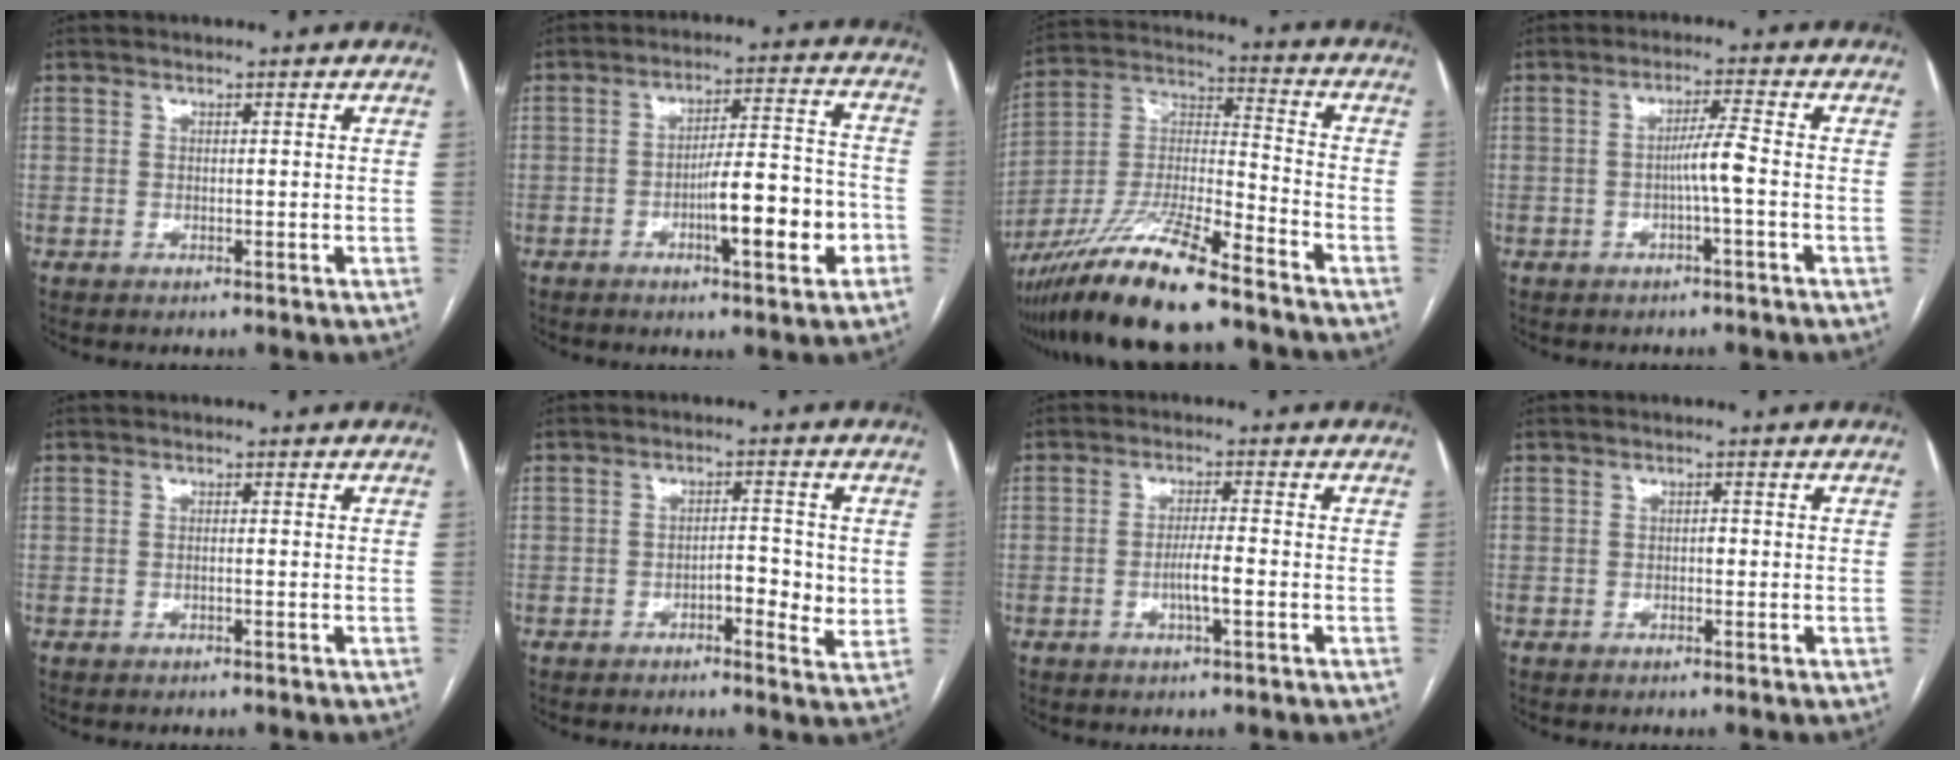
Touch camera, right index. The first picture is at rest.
{"total": 11.4, "force": [-4.3, 2.0, 10.4], "torque": [-0.156, 0.017, -0.061]}
{"total": 16.8, "force": [-12.9, 1.5, 10.7], "torque": [-0.222, -0.017, -0.237]}
{"total": 3.9, "force": [-1.1, -0.4, 3.7], "torque": [-0.064, 0.005, -0.020]}
{"total": 0.5, "force": [-0.3, 0.0, 0.4], "torque": [-0.007, 0.000, -0.007]}
{"total": 5.2, "force": [-0.9, 2.0, 4.7], "torque": [-0.065, 0.002, -0.016]}
{"total": 3.8, "force": [-1.3, 0.3, 3.6], "torque": [-0.065, -0.001, -0.024]}
{"total": 1.0, "force": [-0.4, 0.5, 0.8], "torque": [-0.008, 0.003, -0.008]}